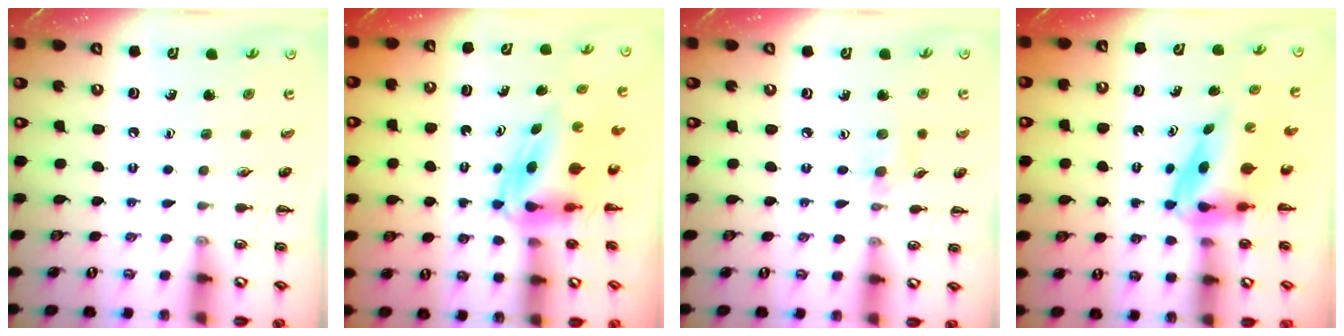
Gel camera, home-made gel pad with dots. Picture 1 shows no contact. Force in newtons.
{"total": 7.0, "press": 6.8, "slide": 1.5}
{"total": 4.4, "press": 4.1, "slide": 1.7}
{"total": 4.0, "press": 3.9, "slide": 0.7}